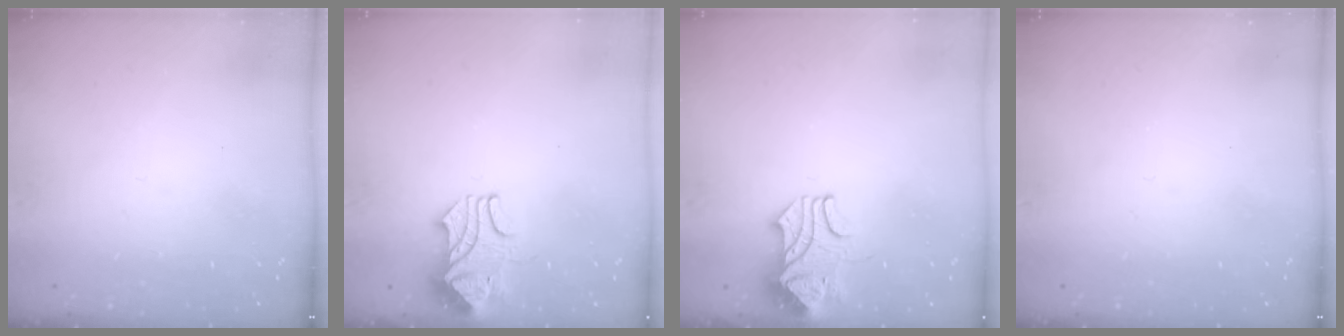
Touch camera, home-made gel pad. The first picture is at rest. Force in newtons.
{"total": 2.4, "press": 2.2, "slide": 1.0}
{"total": 2.5, "press": 2.3, "slide": 0.9}
{"total": 0.0}